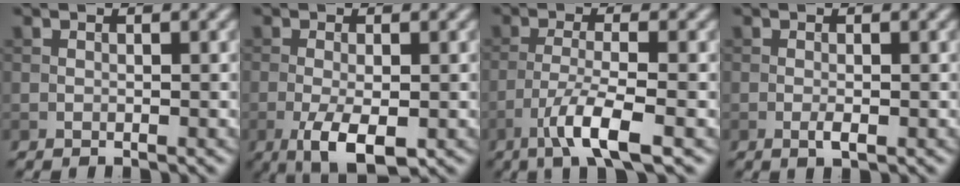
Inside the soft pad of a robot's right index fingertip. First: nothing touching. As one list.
[{"total": 4.4, "force": [-1.7, 1.5, 3.8], "torque": [-0.076, -0.009, -0.029]}, {"total": 5.2, "force": [-2.7, 0.8, 4.3], "torque": [-0.079, 0.000, -0.057]}, {"total": 1.1, "force": [-0.4, 0.3, 1.0], "torque": [-0.022, -0.003, -0.008]}]